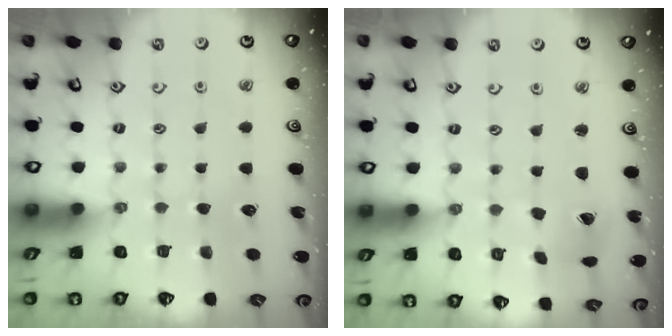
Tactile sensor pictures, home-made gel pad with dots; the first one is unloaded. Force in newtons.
{"total": 2.7, "press": 2.7, "slide": 0.4}